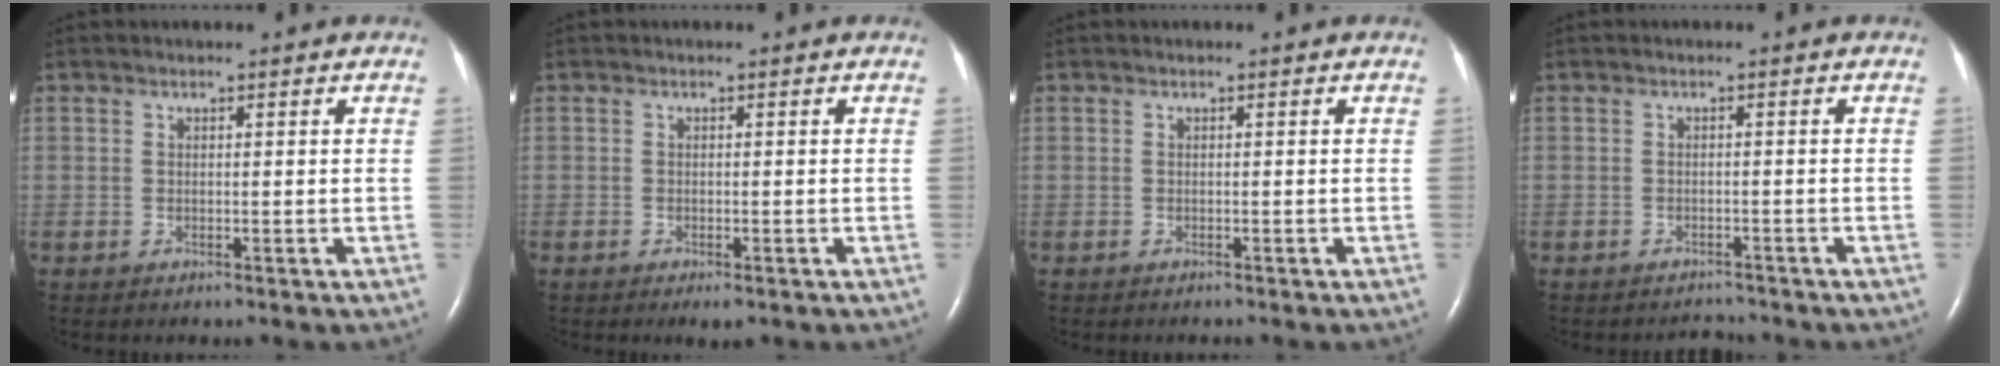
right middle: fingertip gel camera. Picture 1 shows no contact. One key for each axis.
{"total": 1.8, "fx": -1.1, "fy": 0.6, "fz": 1.3, "tx": -0.018, "ty": -0.004, "tz": -0.012}
{"total": 0.0}
{"total": 1.9, "fx": -1.8, "fy": 0.3, "fz": -0.3, "tx": 0.001, "ty": -0.008, "tz": -0.024}